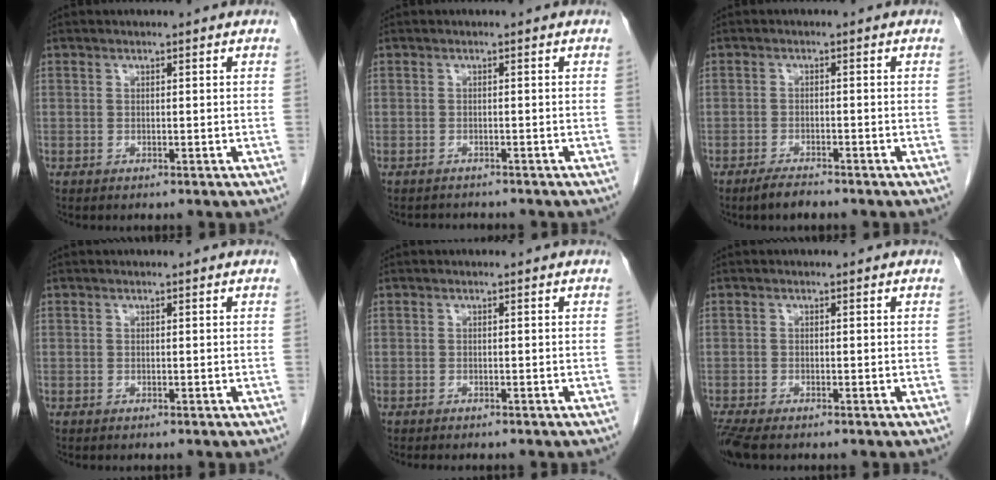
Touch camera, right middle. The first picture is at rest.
{"total": 2.2, "force": [-2.2, 0.5, 0.1], "torque": [0.001, -0.005, -0.030]}
{"total": 2.8, "force": [-2.4, 0.4, 1.4], "torque": [-0.033, -0.005, -0.041]}
{"total": 0.0}
{"total": 2.9, "force": [-2.5, 0.7, 1.3], "torque": [-0.016, -0.004, -0.027]}
{"total": 3.4, "force": [-2.8, 0.6, 1.8], "torque": [-0.042, -0.012, -0.050]}